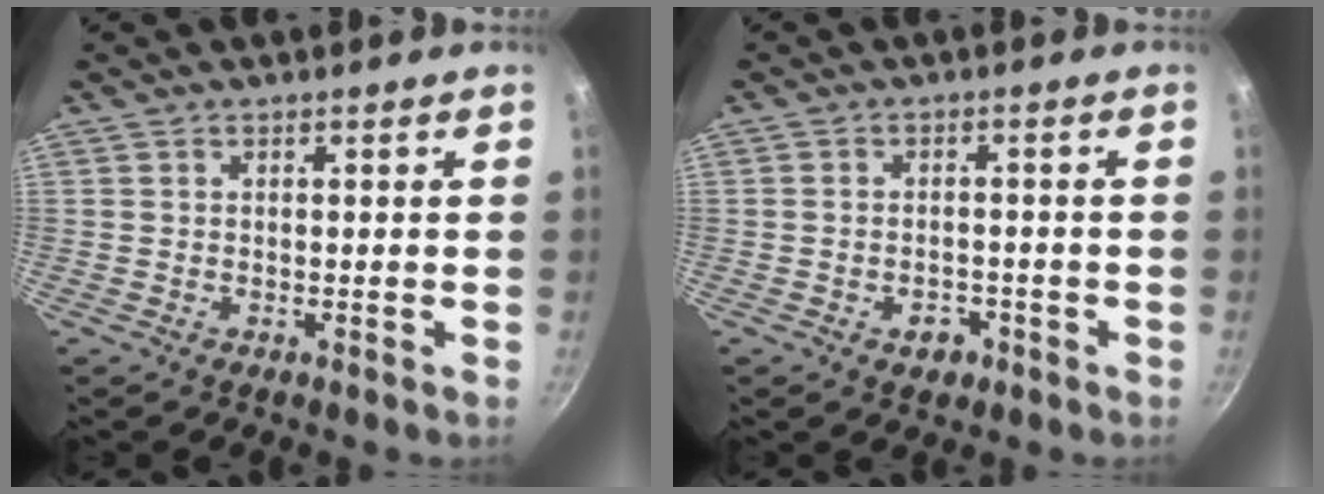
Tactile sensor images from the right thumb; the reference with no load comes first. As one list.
[{"total": 3.5, "force": [-1.8, 2.4, 1.8], "torque": [-0.017, 0.015, -0.021]}]